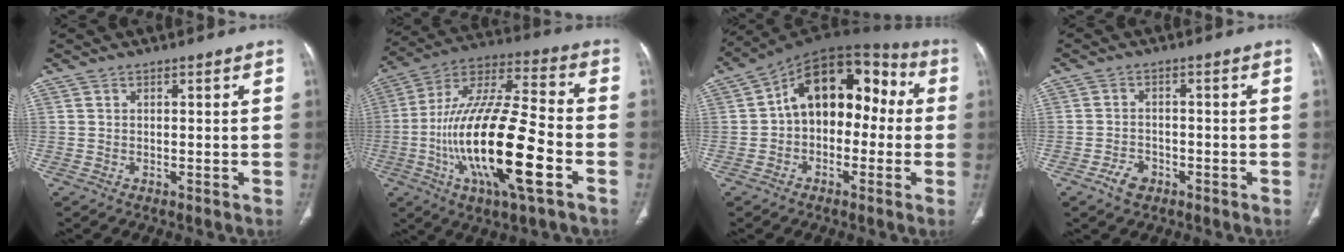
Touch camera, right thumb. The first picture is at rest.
{"total": 24.4, "force": [-6.8, 6.7, 22.5], "torque": [-0.451, 0.021, -0.117]}
{"total": 15.3, "force": [0.4, 10.3, 11.3], "torque": [-0.120, 0.058, -0.011]}
{"total": 3.6, "force": [-2.1, 2.4, 1.7], "torque": [-0.025, 0.016, -0.033]}